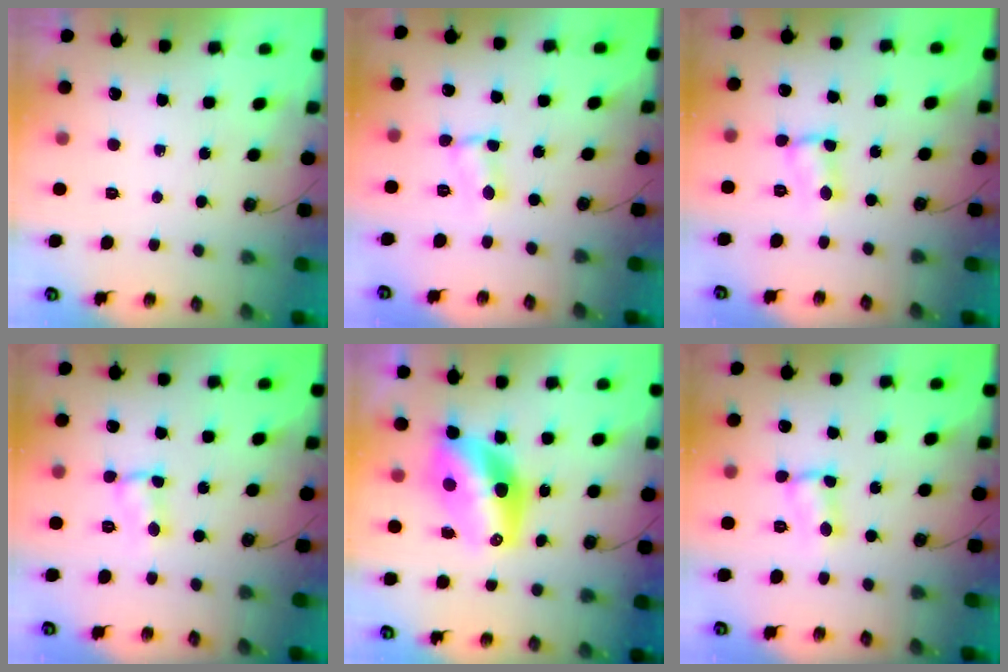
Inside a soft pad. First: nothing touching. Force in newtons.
{"total": 1.0, "press": 1.0, "slide": 0.2}
{"total": 2.0, "press": 2.0, "slide": 0.1}
{"total": 1.4, "press": 1.4, "slide": 0.1}
{"total": 12.5, "press": 12.5, "slide": 1.0}
{"total": 2.0, "press": 2.0, "slide": 0.1}